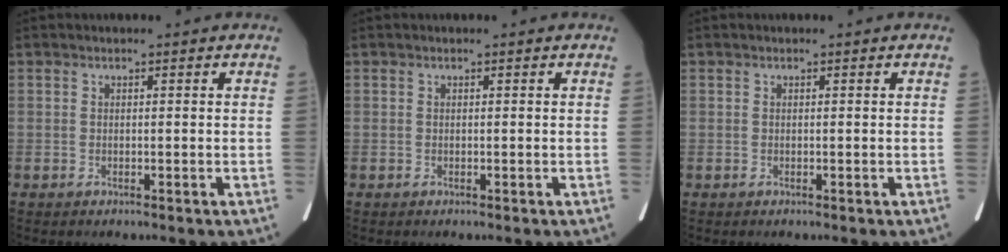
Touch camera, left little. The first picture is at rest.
{"total": 0.0}
{"total": 0.0}